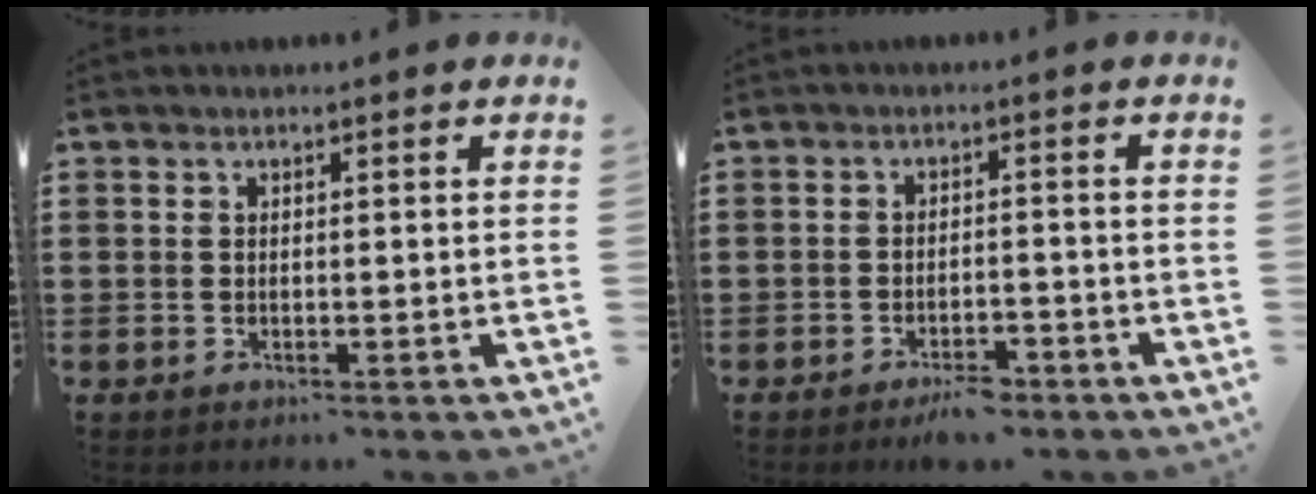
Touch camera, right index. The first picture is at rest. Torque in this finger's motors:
{"motor_torque": [0.40, -0.14, 0.13, 0.02]}